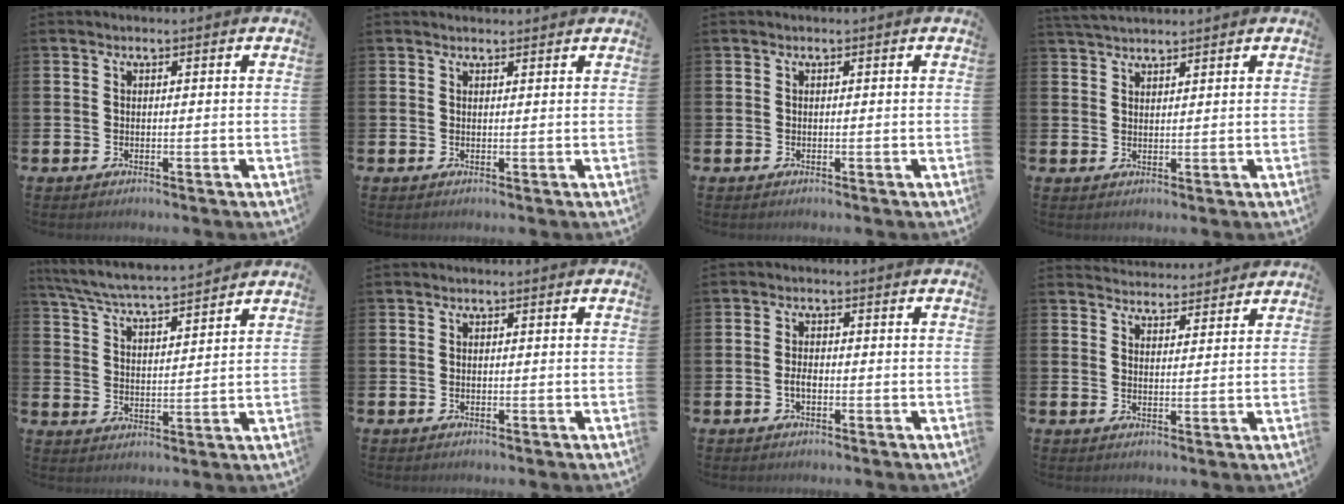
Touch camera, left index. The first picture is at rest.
{"total": 1.0, "force": [1.0, 0.3, 0.1], "torque": [0.011, -0.003, 0.015]}
{"total": 0.0}
{"total": 3.1, "force": [3.0, 0.4, 0.6], "torque": [-0.012, -0.011, 0.056]}
{"total": 6.1, "force": [6.0, 0.2, 1.5], "torque": [-0.050, -0.042, 0.103]}
{"total": 0.0}
{"total": 2.0, "force": [-0.6, 1.0, 1.6], "torque": [-0.025, 0.001, -0.012]}
{"total": 3.8, "force": [3.8, 0.5, -0.4], "torque": [0.005, -0.025, 0.068]}